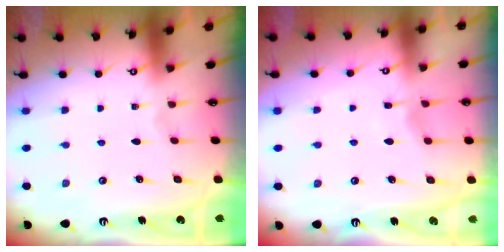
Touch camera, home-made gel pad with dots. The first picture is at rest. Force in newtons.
{"total": 2.2, "press": 2.2, "slide": 0.3}